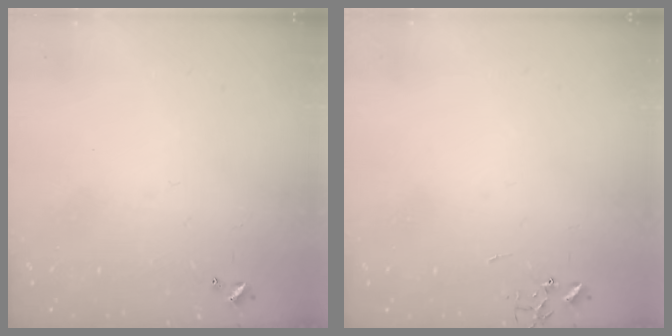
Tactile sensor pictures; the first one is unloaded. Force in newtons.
{"total": 0.0}